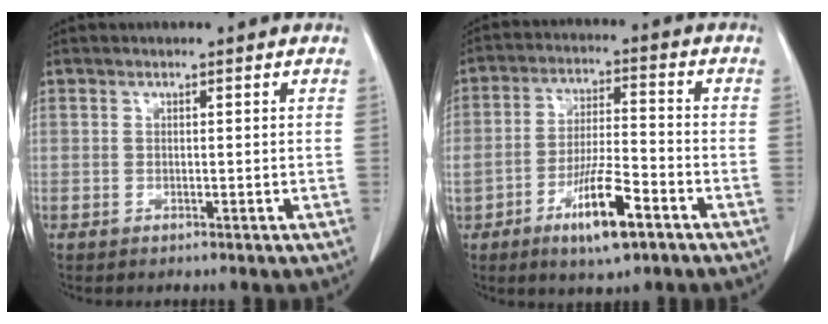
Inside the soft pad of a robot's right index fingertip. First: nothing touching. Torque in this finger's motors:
{"motor_torque": [1.90, -0.24, 0.64, 0.18]}